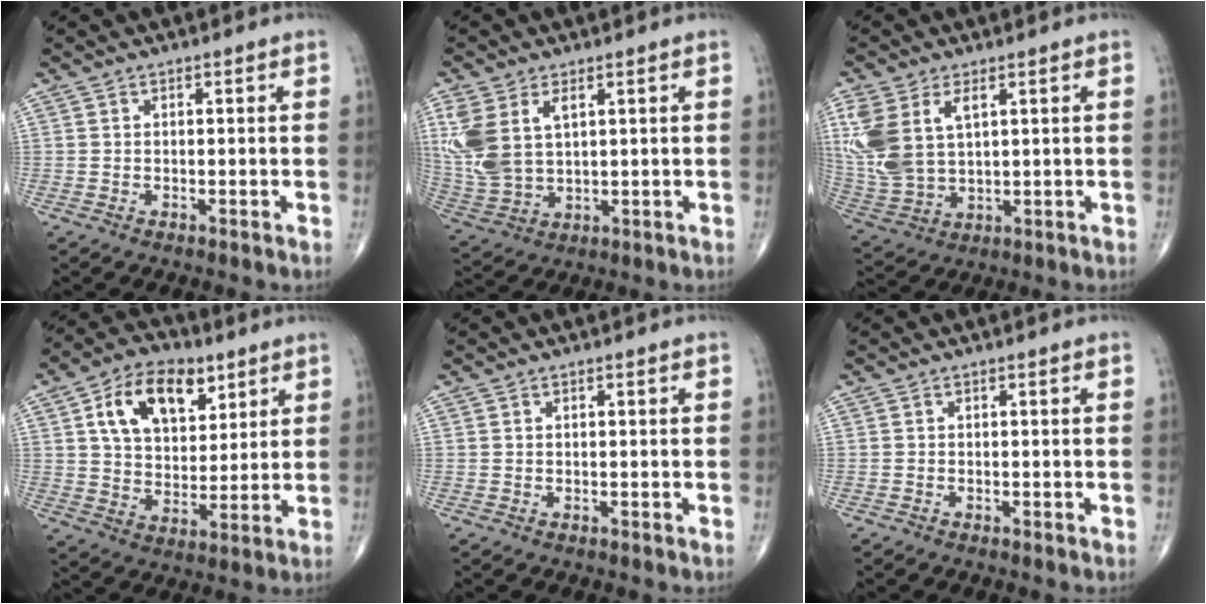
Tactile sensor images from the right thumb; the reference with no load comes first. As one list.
[{"total": 12.3, "force": [4.0, 7.1, 9.3], "torque": [-0.214, -0.004, 0.094]}, {"total": 13.7, "force": [4.5, 7.8, 10.4], "torque": [-0.241, -0.007, 0.104]}, {"total": 15.5, "force": [6.7, 9.6, 10.1], "torque": [-0.134, -0.018, 0.119]}, {"total": 0.0}, {"total": 0.0}]